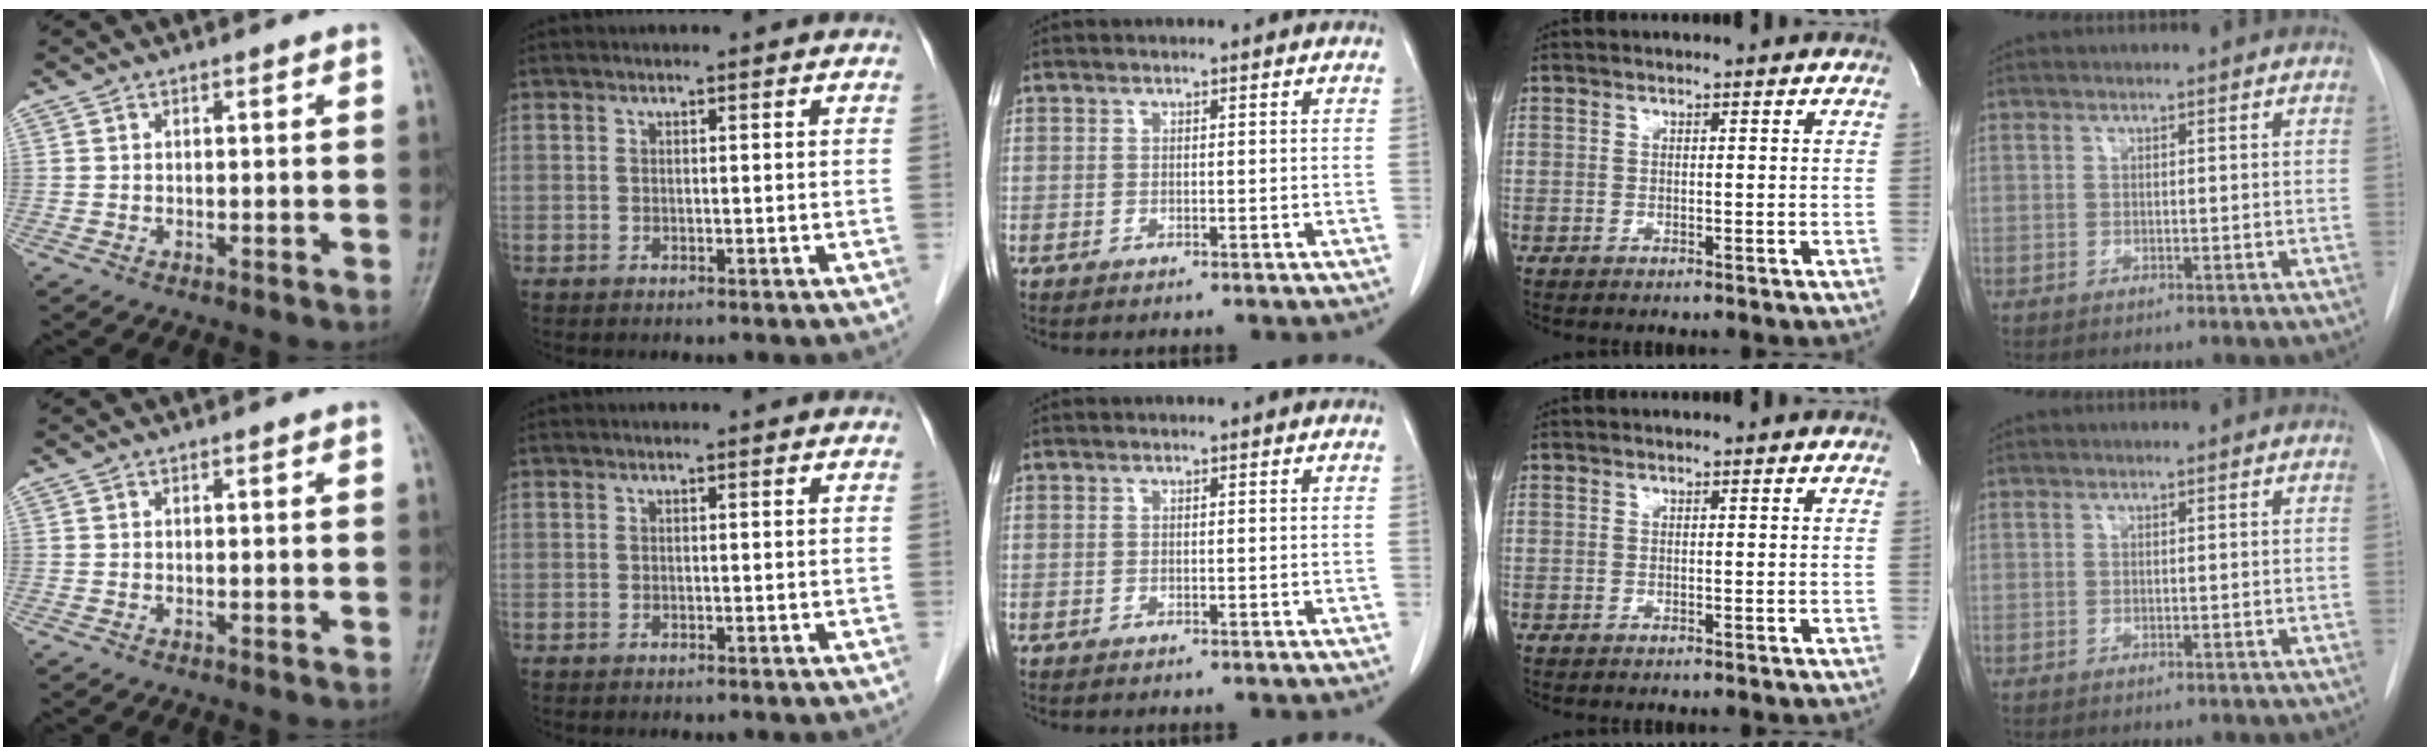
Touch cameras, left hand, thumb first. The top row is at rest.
{}